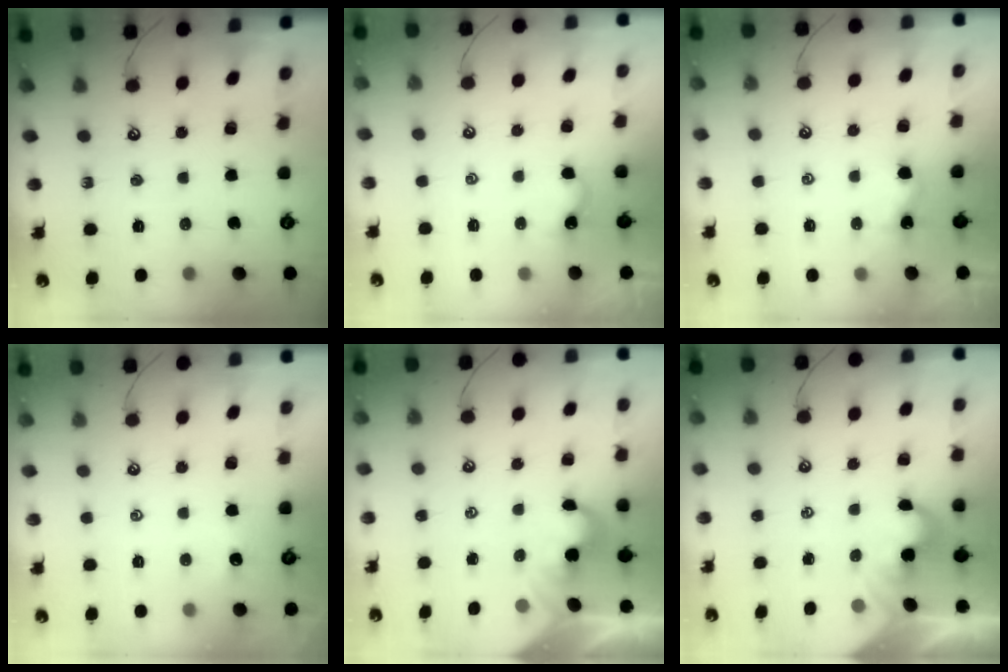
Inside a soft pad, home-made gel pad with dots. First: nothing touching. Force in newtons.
{"total": 2.9, "press": 2.9, "slide": 0.3}
{"total": 1.1, "press": 1.0, "slide": 0.4}
{"total": 1.1, "press": 1.1, "slide": 0.3}
{"total": 1.9, "press": 1.8, "slide": 0.5}
{"total": 1.9, "press": 1.9, "slide": 0.5}